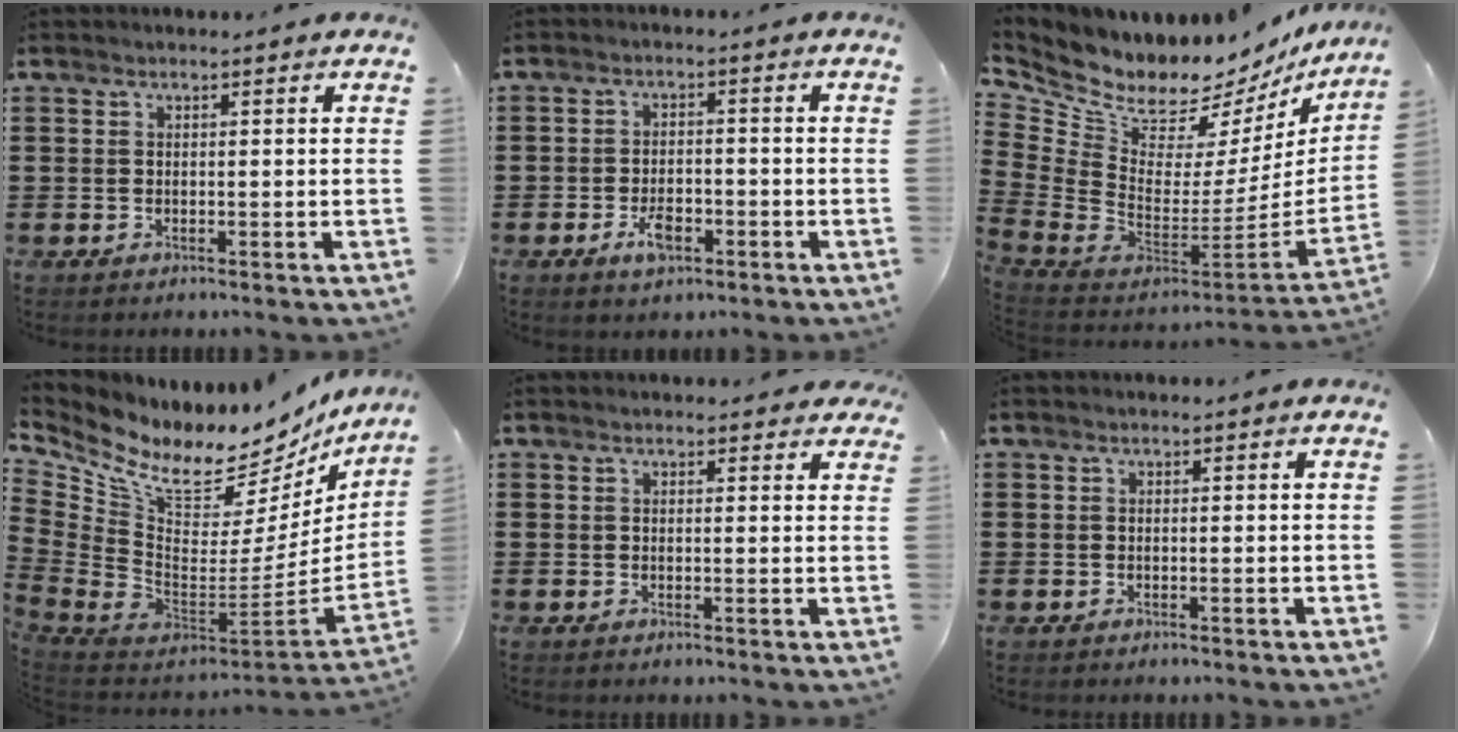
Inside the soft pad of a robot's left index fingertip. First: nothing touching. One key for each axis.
{"total": 4.2, "fx": -2.0, "fy": 1.9, "fz": 3.1, "tx": -0.065, "ty": 0.001, "tz": -0.039}
{"total": 8.8, "fx": 8.2, "fy": 2.7, "fz": 2.0, "tx": -0.095, "ty": -0.092, "tz": 0.143}
{"total": 10.6, "fx": 8.4, "fy": 4.4, "fz": 4.7, "tx": -0.125, "ty": -0.081, "tz": 0.146}
{"total": 1.4, "fx": 1.1, "fy": 0.8, "fz": 0.2, "tx": 0.001, "ty": 0.003, "tz": 0.020}
{"total": 0.0}